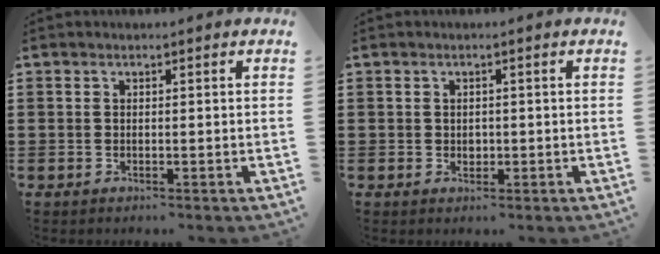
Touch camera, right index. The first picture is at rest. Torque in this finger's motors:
{"motor_torque": [0.14, 0.28, 0.01, 0.00]}